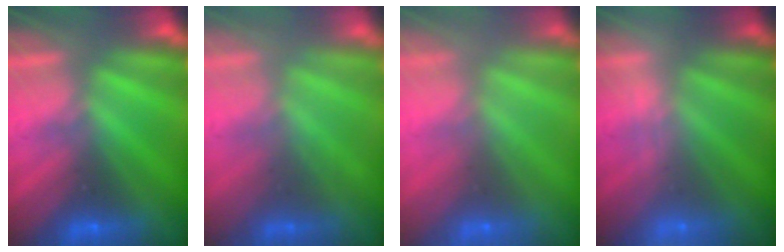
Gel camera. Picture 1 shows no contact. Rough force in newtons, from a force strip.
{"total": 2.0}
{"total": 5.8}
{"total": 1.9}